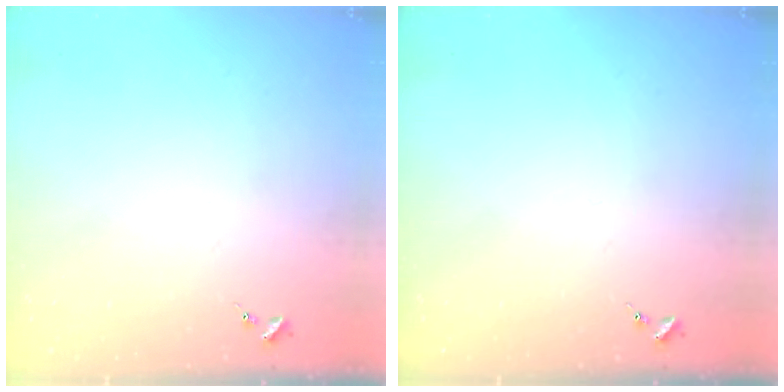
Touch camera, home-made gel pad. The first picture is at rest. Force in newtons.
{"total": 0.0}